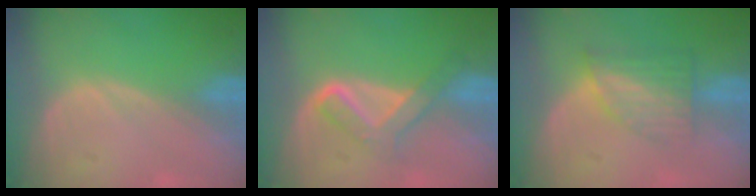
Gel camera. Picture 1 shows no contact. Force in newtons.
{"total": 5.1, "press": 5.1, "slide": 0.8}
{"total": 6.3, "press": 5.6, "slide": 2.8}